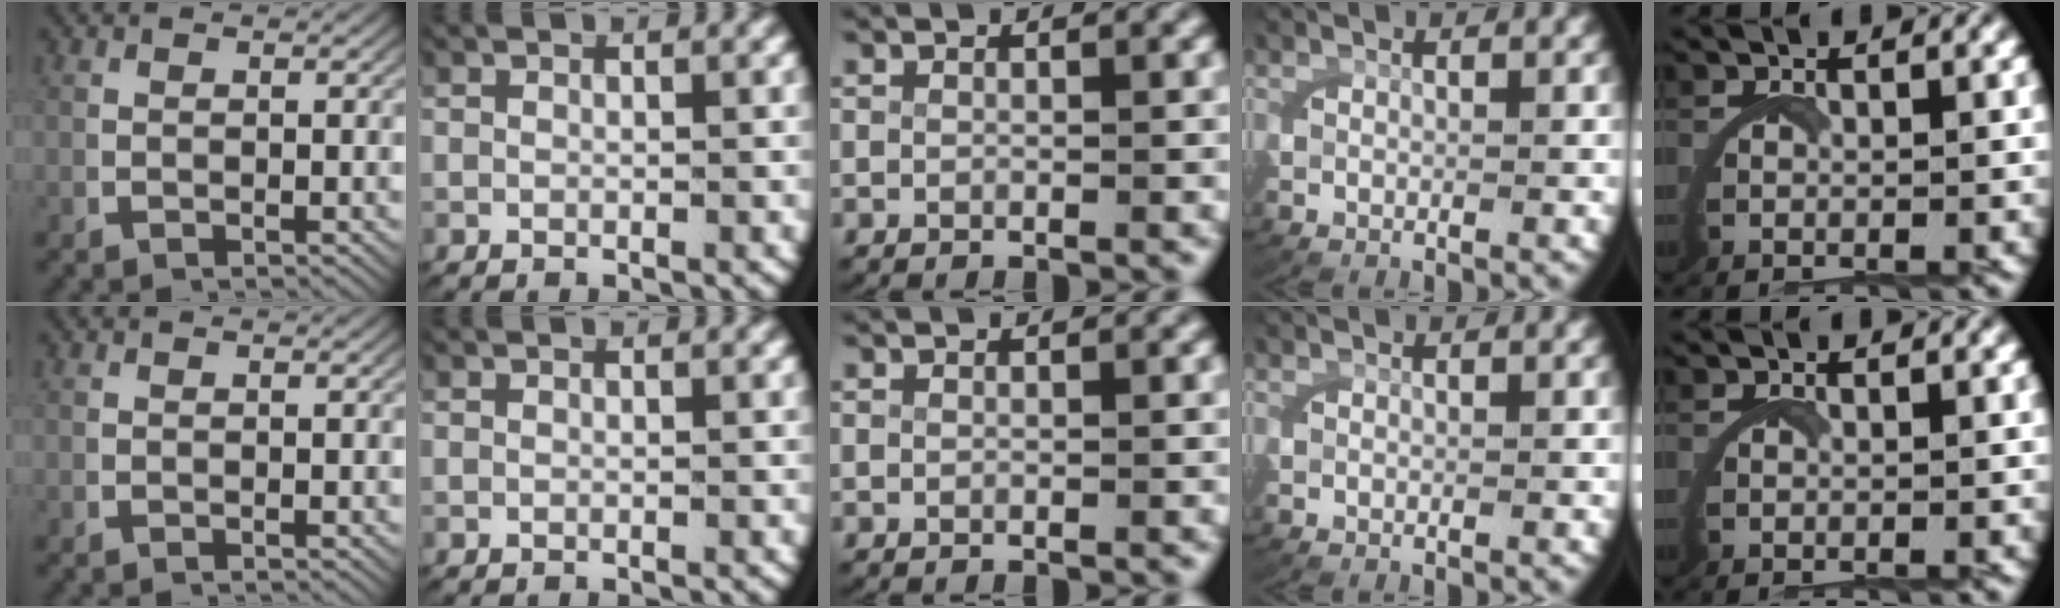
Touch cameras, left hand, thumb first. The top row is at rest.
{}